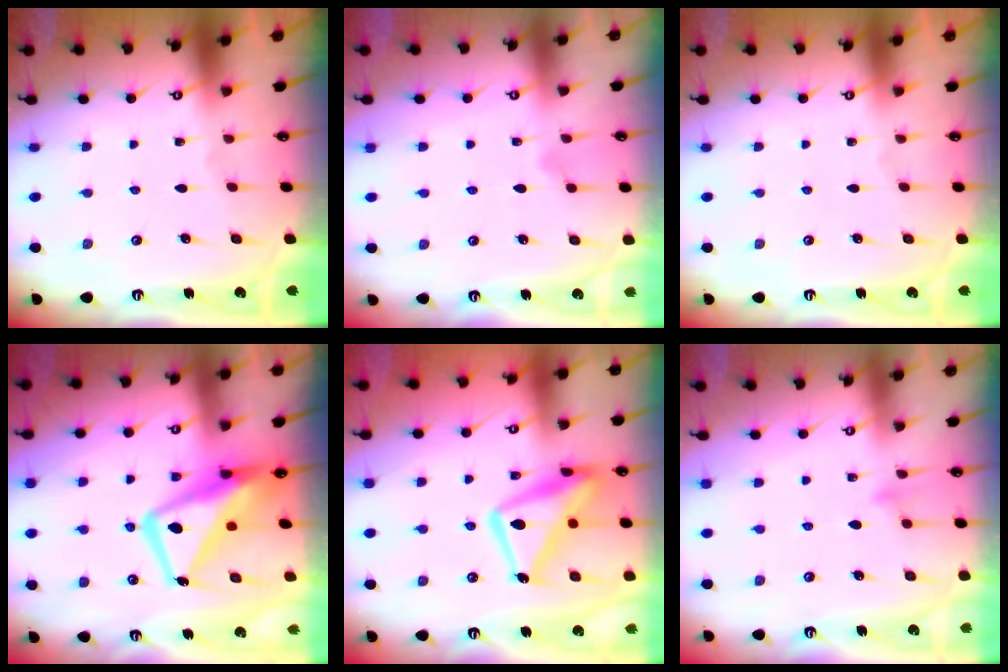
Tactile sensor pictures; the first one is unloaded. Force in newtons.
{"total": 6.4, "press": 6.4, "slide": 0.5}
{"total": 0.0}
{"total": 15.4, "press": 15.3, "slide": 1.5}
{"total": 15.8, "press": 15.8, "slide": 1.3}
{"total": 7.5, "press": 7.5, "slide": 0.6}